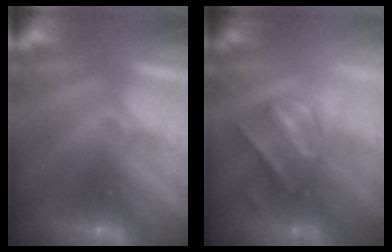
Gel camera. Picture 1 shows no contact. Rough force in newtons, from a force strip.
{"total": 3.0}